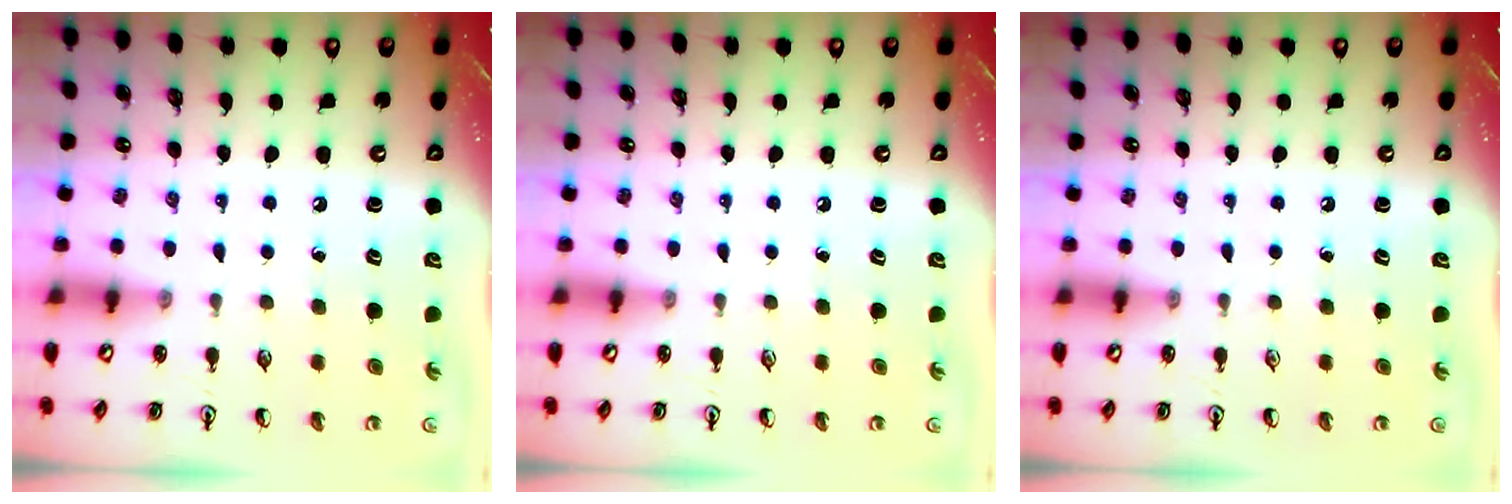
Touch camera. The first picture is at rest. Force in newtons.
{"total": 0.0}
{"total": 0.0}